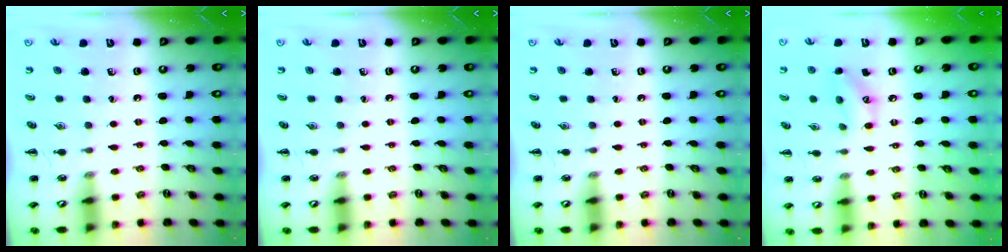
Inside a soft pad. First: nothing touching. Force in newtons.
{"total": 0.0}
{"total": 0.0}
{"total": 8.9, "press": 8.9, "slide": 0.9}